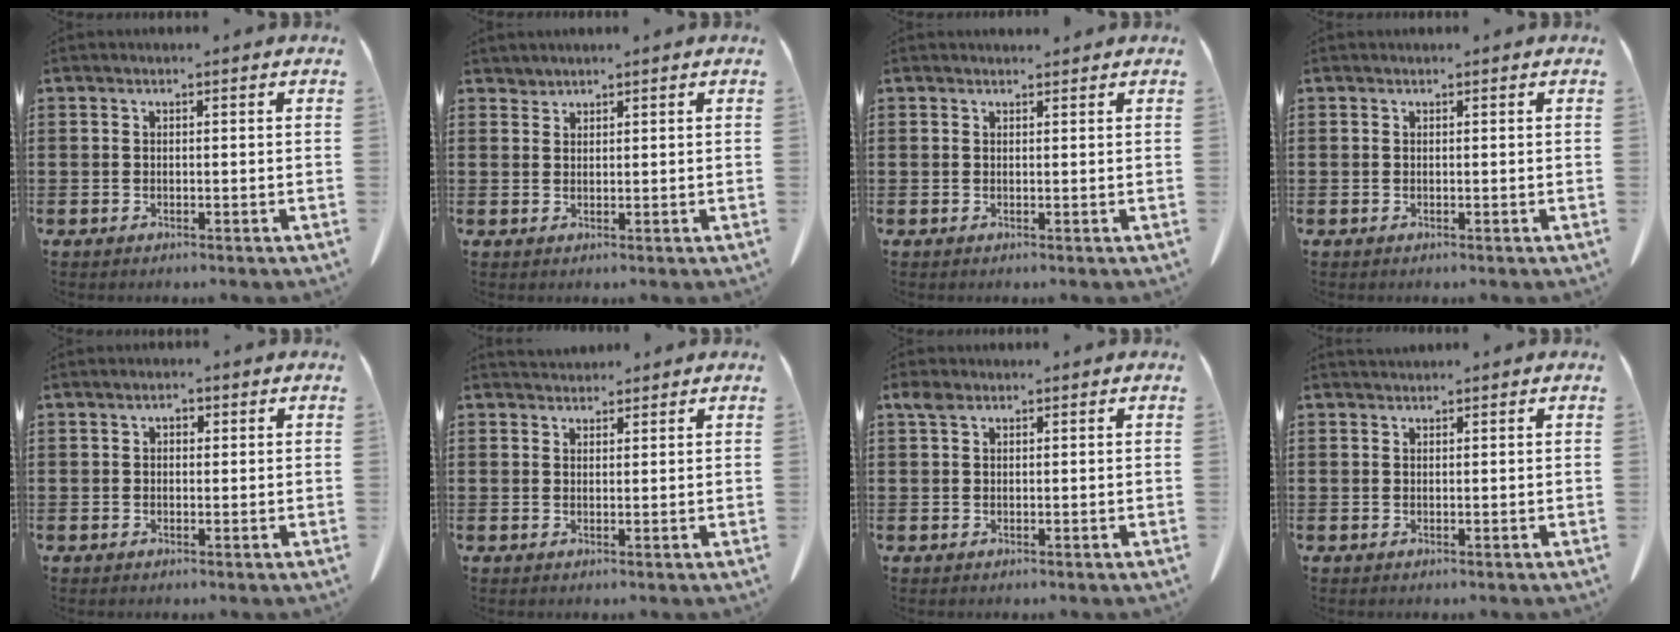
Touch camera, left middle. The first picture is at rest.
{"total": 1.1, "force": [1.1, 0.2, -0.1], "torque": [-0.002, -0.001, 0.023]}
{"total": 0.8, "force": [0.7, 0.1, 0.2], "torque": [-0.005, 0.000, 0.015]}
{"total": 0.0}
{"total": 1.3, "force": [0.4, 0.8, 1.0], "torque": [-0.021, 0.008, 0.005]}
{"total": 1.8, "force": [1.7, 0.5, 0.1], "torque": [0.002, -0.002, 0.032]}
{"total": 1.9, "force": [1.0, 1.0, 1.3], "torque": [-0.032, 0.004, 0.018]}
{"total": 0.7, "force": [0.7, 0.1, 0.2], "torque": [-0.005, 0.000, 0.013]}